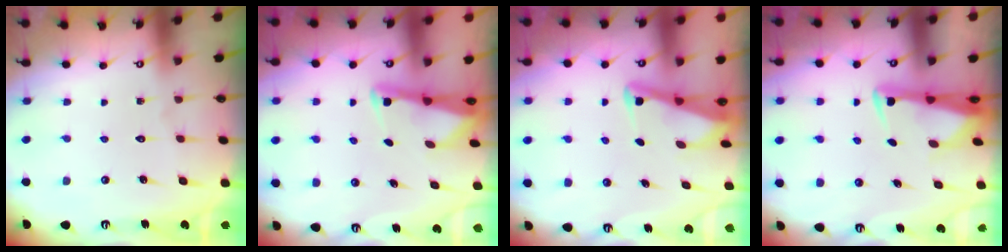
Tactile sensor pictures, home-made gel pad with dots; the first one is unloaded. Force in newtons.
{"total": 2.5, "press": 2.5, "slide": 0.2}
{"total": 2.7, "press": 2.6, "slide": 0.3}
{"total": 2.9, "press": 2.9, "slide": 0.6}